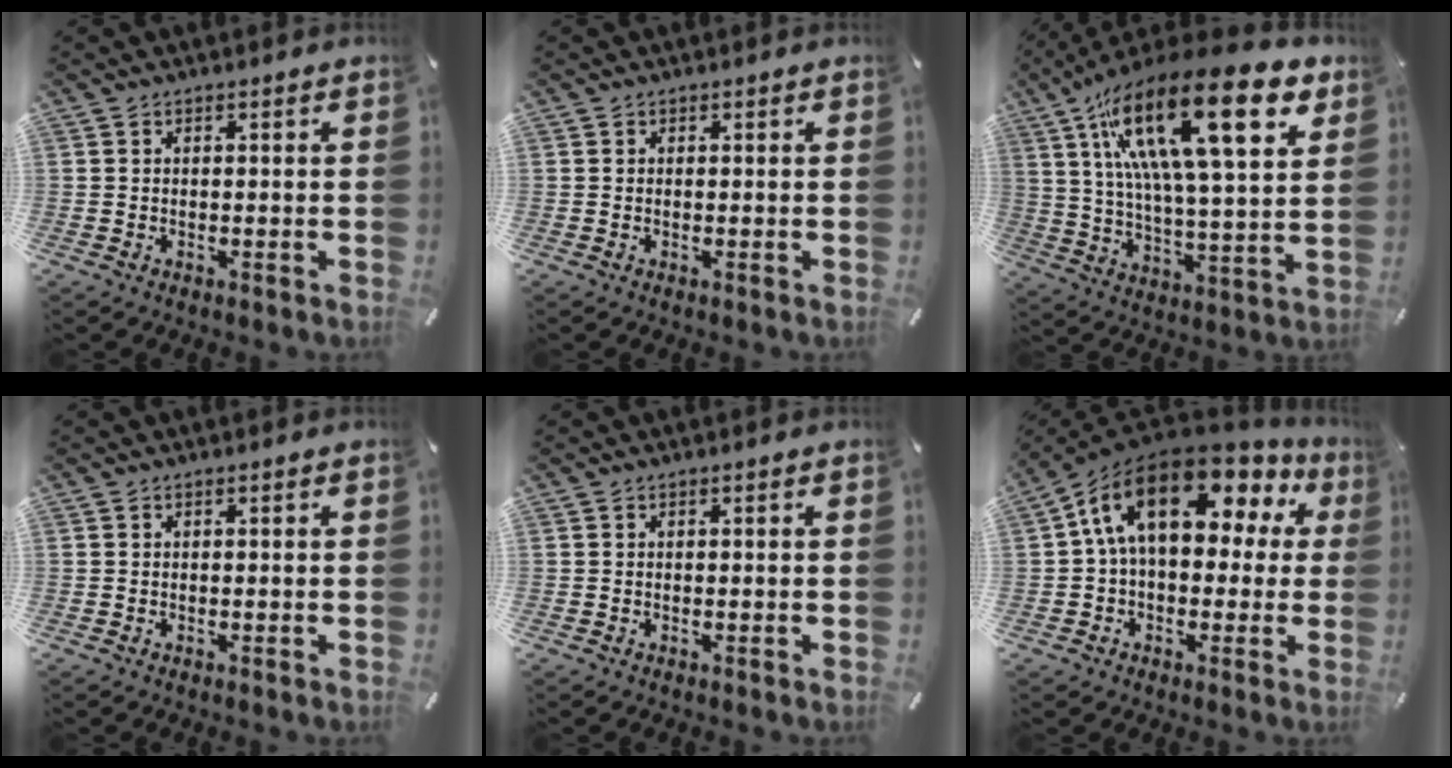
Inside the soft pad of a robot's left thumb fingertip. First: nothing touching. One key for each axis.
{"total": 0.0}
{"total": 26.6, "fx": 13.3, "fy": 8.5, "fz": 21.3, "tx": -0.402, "ty": -0.065, "tz": 0.208}
{"total": 0.0}
{"total": 0.0}
{"total": 17.9, "fx": 6.6, "fy": 10.1, "fz": 13.2, "tx": -0.236, "ty": -0.024, "tz": 0.110}